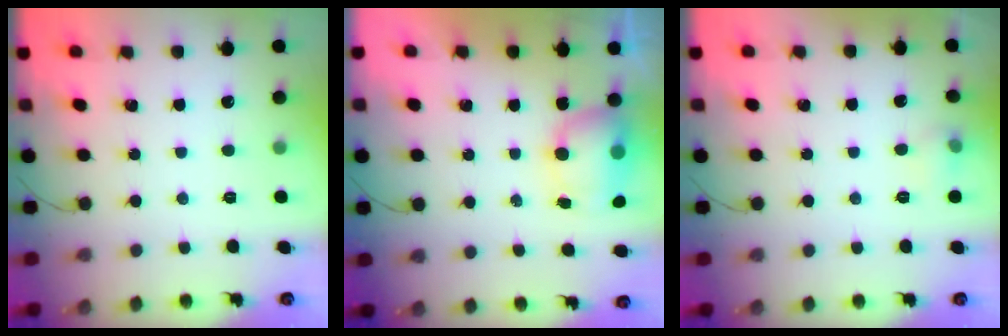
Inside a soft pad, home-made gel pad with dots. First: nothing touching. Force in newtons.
{"total": 7.7, "press": 7.2, "slide": 2.5}
{"total": 5.5, "press": 4.9, "slide": 2.4}